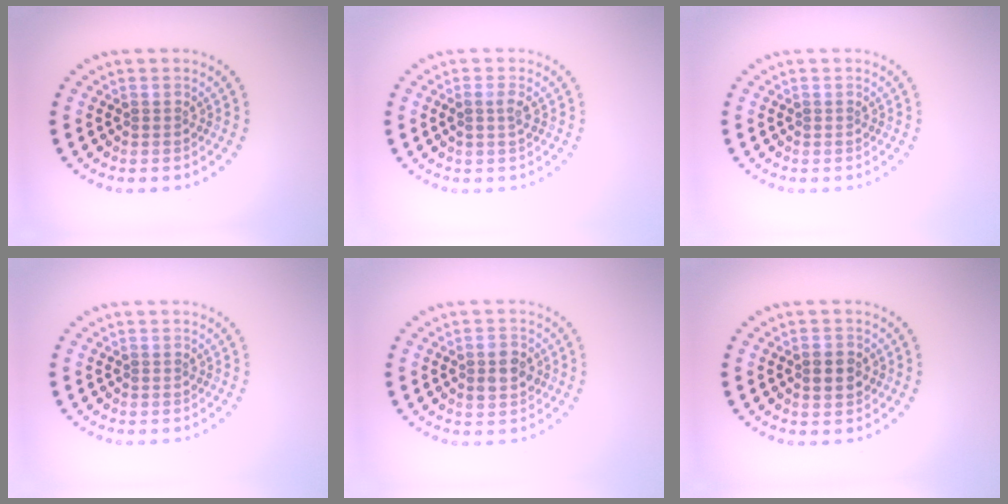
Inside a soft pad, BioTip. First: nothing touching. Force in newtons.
{"total": 1.2, "press": 1.0, "slide": 0.7}
{"total": 0.0}
{"total": 0.0}
{"total": 2.6, "press": 2.6, "slide": 0.0}
{"total": 2.1, "press": 2.1, "slide": 0.1}